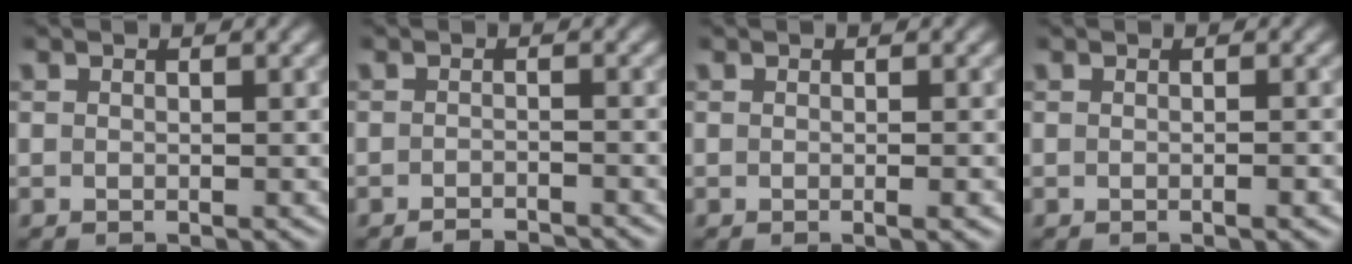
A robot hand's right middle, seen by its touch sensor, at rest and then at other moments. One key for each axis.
{"total": 2.1, "fx": -2.0, "fy": 0.3, "fz": 0.6, "tx": 0.003, "ty": 0.003, "tz": -0.030}
{"total": 1.1, "fx": -0.2, "fy": 0.2, "fz": 1.1, "tx": -0.009, "ty": 0.000, "tz": -0.004}
{"total": 0.9, "fx": -0.4, "fy": 0.1, "fz": 0.8, "tx": -0.010, "ty": 0.002, "tz": -0.005}